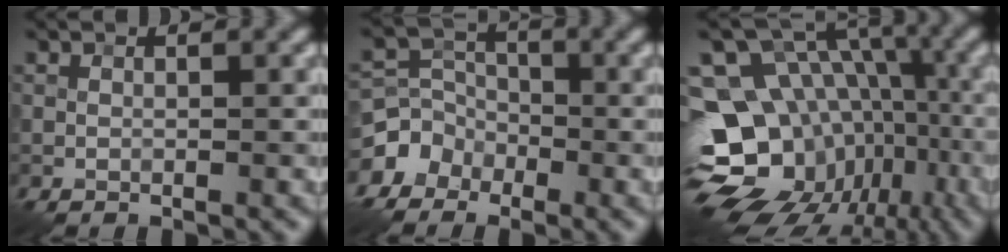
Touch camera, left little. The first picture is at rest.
{"total": 5.1, "force": [-3.3, 3.9, 0.7], "torque": [0.013, 0.006, -0.074]}
{"total": 18.0, "force": [-7.4, 14.1, 8.3], "torque": [-0.171, -0.006, -0.102]}